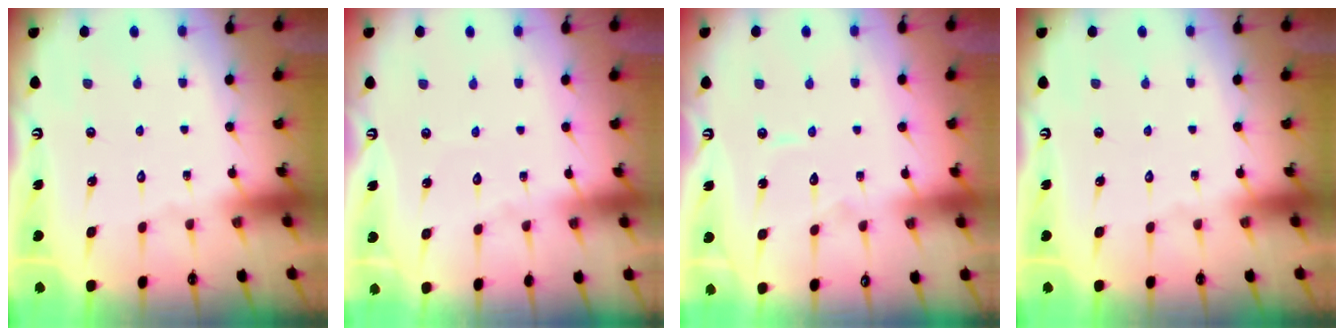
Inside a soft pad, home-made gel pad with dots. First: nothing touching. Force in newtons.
{"total": 2.3, "press": 2.3, "slide": 0.2}
{"total": 5.6, "press": 5.6, "slide": 0.3}
{"total": 0.0}